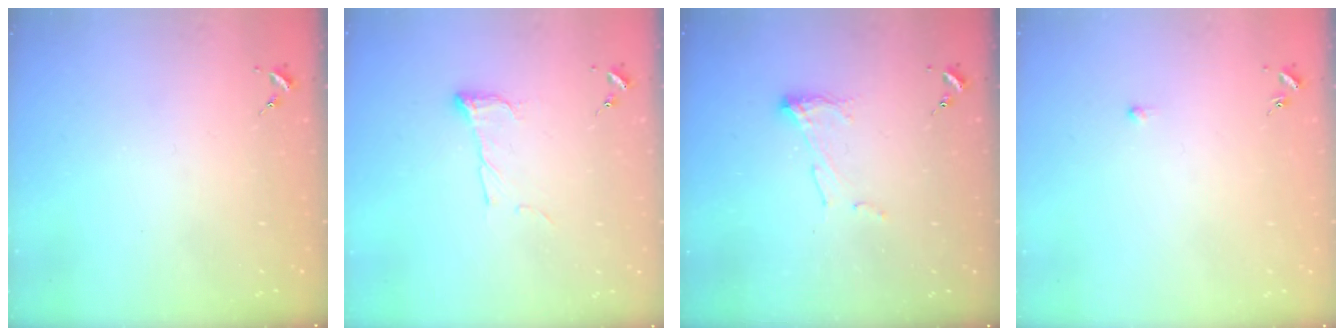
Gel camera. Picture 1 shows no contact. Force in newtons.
{"total": 7.7, "press": 7.7, "slide": 0.1}
{"total": 6.9, "press": 6.9, "slide": 0.2}
{"total": 2.9, "press": 2.8, "slide": 0.6}